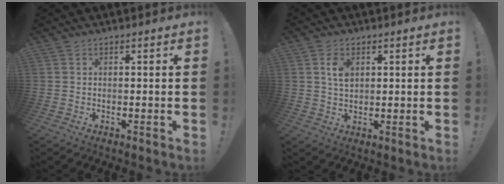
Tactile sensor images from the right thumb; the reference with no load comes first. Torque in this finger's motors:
{"motor_torque": [1.03, 1.09, 0.29, -0.74, 0.02]}